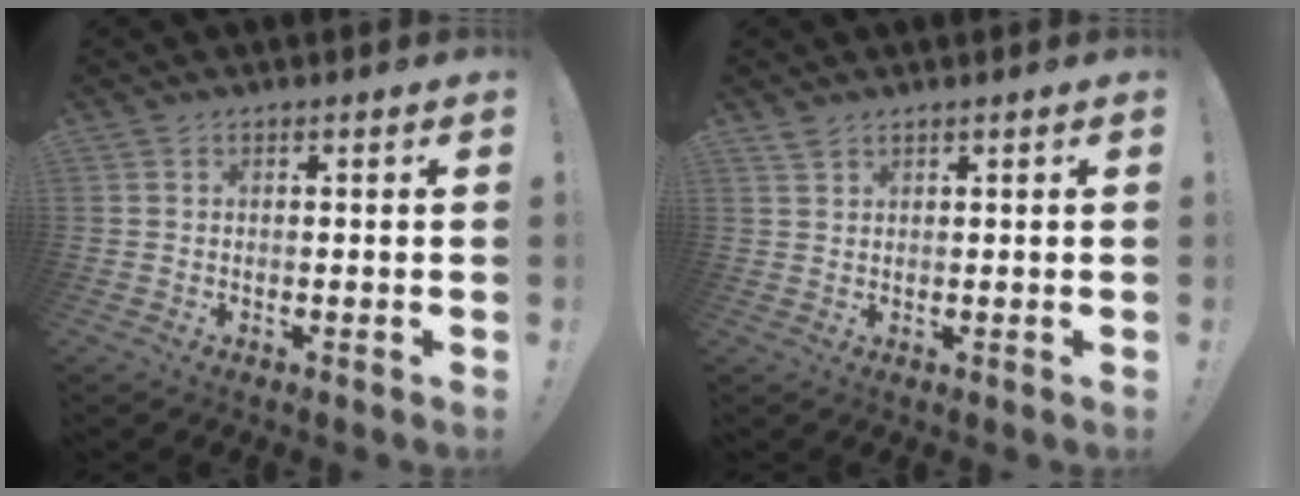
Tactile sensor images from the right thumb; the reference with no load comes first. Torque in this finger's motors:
{"motor_torque": [-0.46, 0.00, -0.02, 0.18, -0.04]}